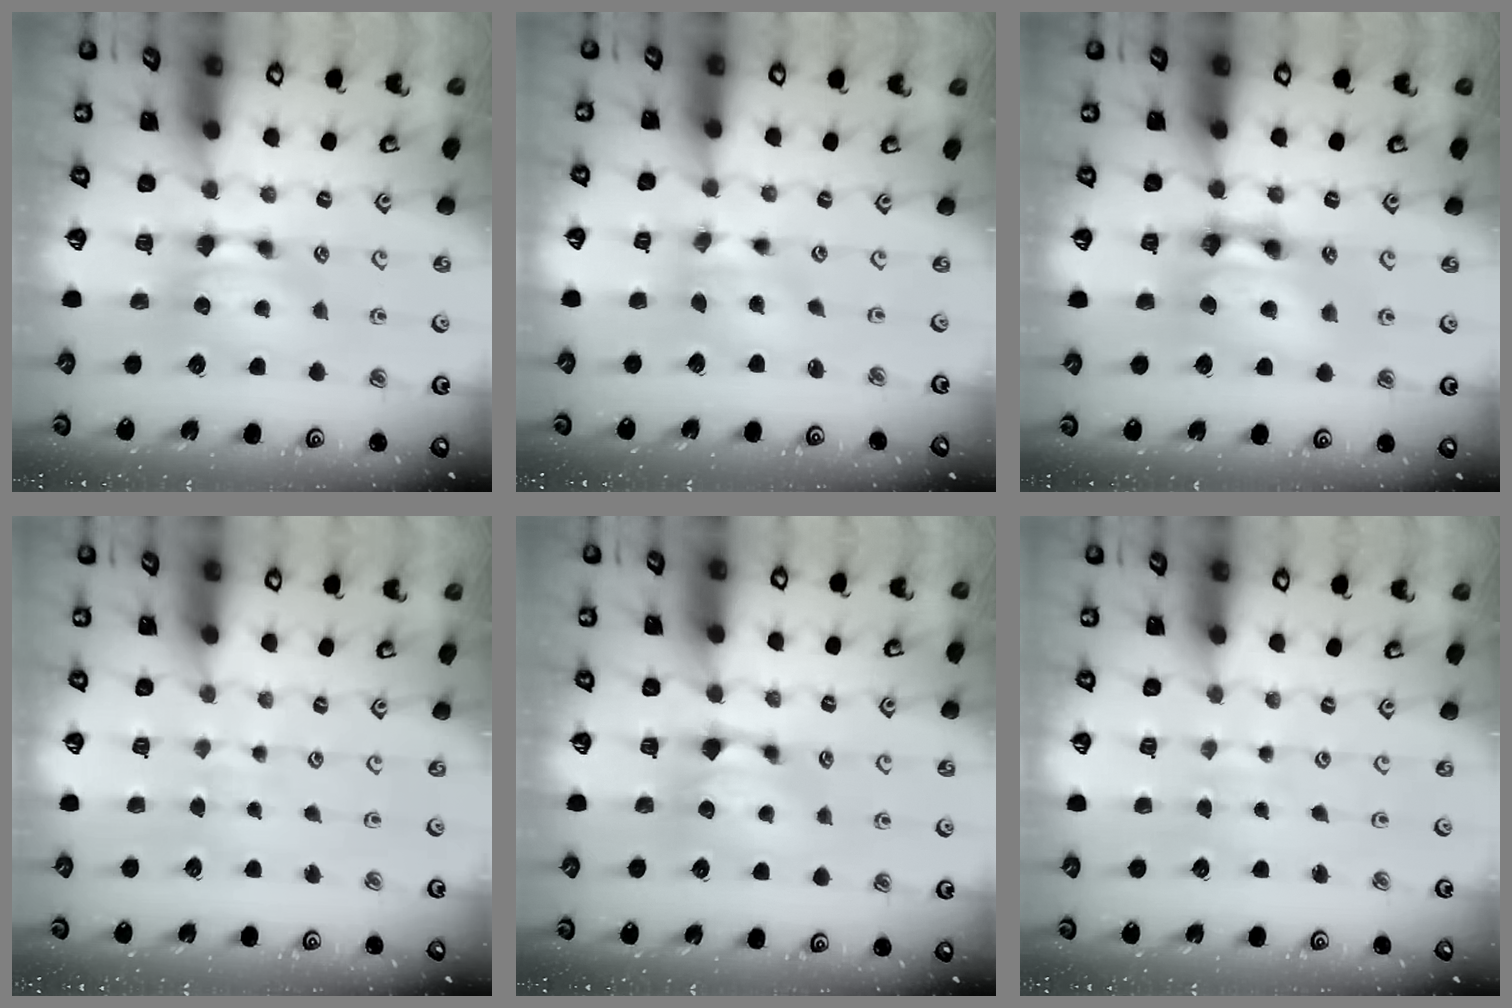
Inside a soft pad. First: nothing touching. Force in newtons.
{"total": 2.7, "press": 2.4, "slide": 1.3}
{"total": 6.5, "press": 6.5, "slide": 0.3}
{"total": 5.8, "press": 5.8, "slide": 0.2}
{"total": 1.0, "press": 0.7, "slide": 0.6}
{"total": 4.8, "press": 4.8, "slide": 0.1}